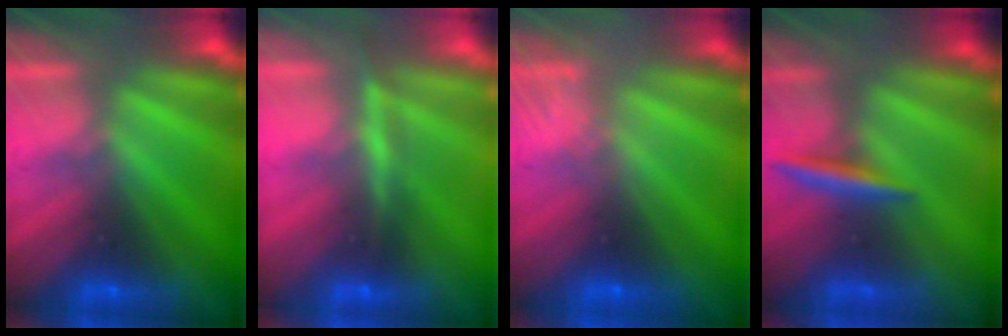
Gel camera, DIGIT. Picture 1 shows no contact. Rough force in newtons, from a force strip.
{"total": 4.5}
{"total": 1.6}
{"total": 2.9}